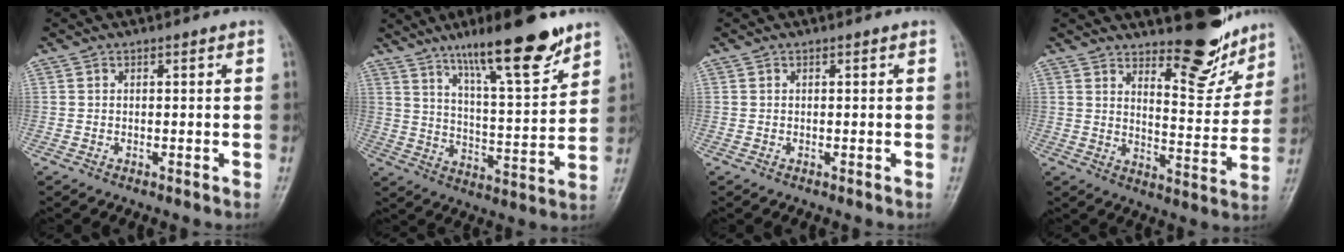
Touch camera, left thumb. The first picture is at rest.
{"total": 17.1, "force": [11.7, 3.4, 12.0], "torque": [-0.168, -0.065, 0.193]}
{"total": 0.0}
{"total": 12.4, "force": [9.6, 4.1, 6.6], "torque": [-0.052, -0.078, 0.146]}